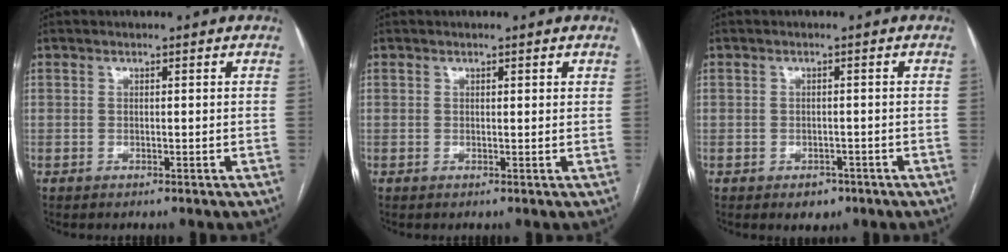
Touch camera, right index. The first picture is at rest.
{"total": 0.7, "force": [0.4, 0.2, 0.4], "torque": [-0.009, -0.001, 0.003]}
{"total": 2.6, "force": [-1.5, 1.9, 1.0], "torque": [-0.006, 0.004, -0.013]}